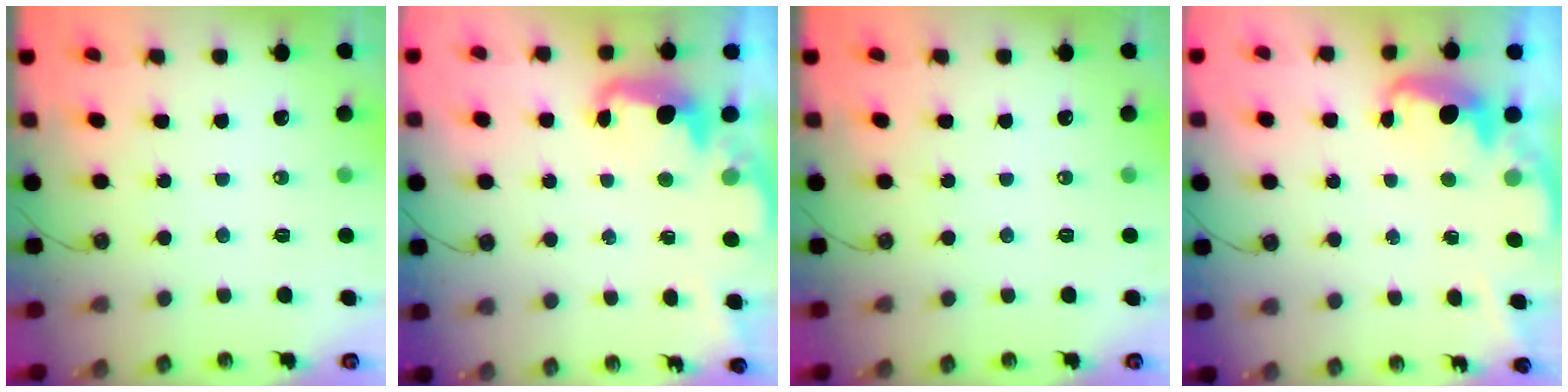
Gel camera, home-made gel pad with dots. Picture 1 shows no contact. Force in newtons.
{"total": 2.8, "press": 2.7, "slide": 0.7}
{"total": 0.0}
{"total": 2.6, "press": 2.5, "slide": 0.8}